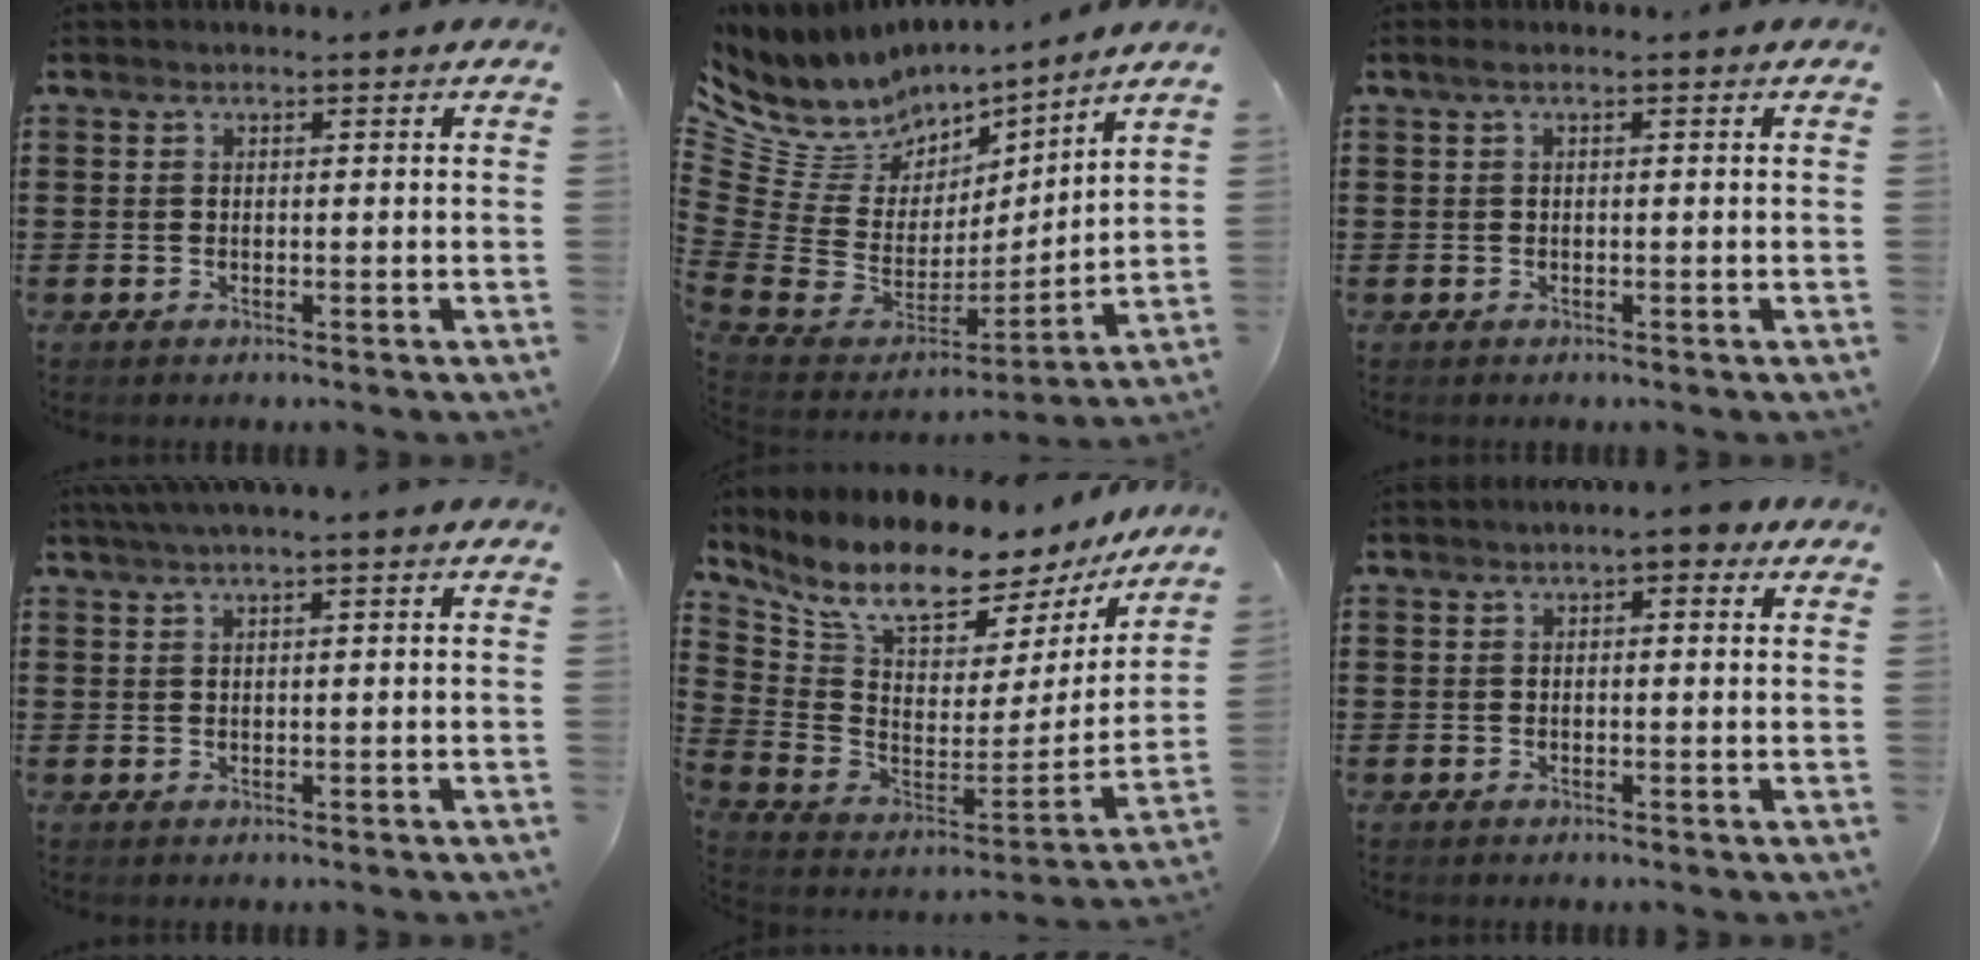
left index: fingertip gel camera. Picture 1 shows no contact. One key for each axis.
{"total": 8.4, "fx": 5.6, "fy": 6.0, "fz": 1.4, "tx": -0.093, "ty": -0.063, "tz": 0.102}
{"total": 0.9, "fx": -0.2, "fy": 0.2, "fz": 0.9, "tx": -0.016, "ty": -0.001, "tz": -0.003}
{"total": 1.4, "fx": 0.6, "fy": -0.1, "fz": 1.3, "tx": -0.021, "ty": -0.002, "tz": 0.010}
{"total": 9.9, "fx": 8.0, "fy": 3.3, "fz": 4.7, "tx": -0.109, "ty": -0.069, "tz": 0.134}
{"total": 2.1, "fx": 0.6, "fy": 0.7, "fz": 1.9, "tx": -0.030, "ty": 0.002, "tz": 0.007}